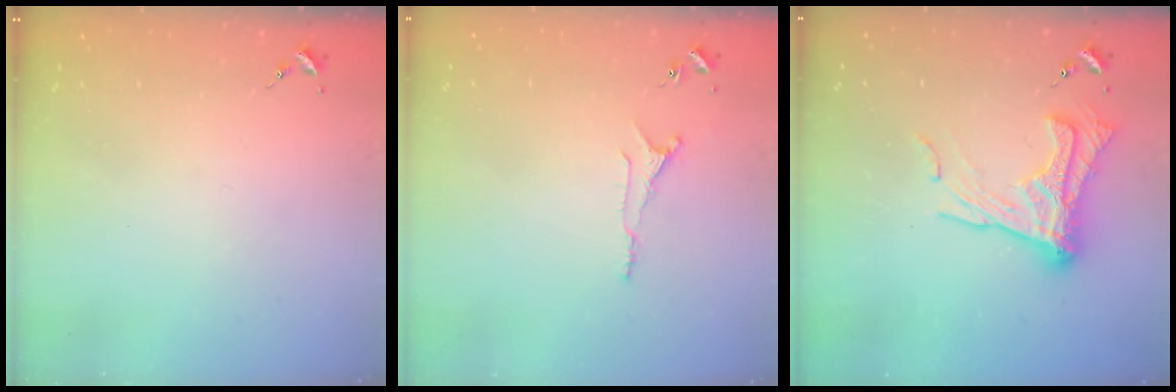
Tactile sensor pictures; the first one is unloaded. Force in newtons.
{"total": 6.7, "press": 6.6, "slide": 0.8}
{"total": 15.8, "press": 15.7, "slide": 1.3}